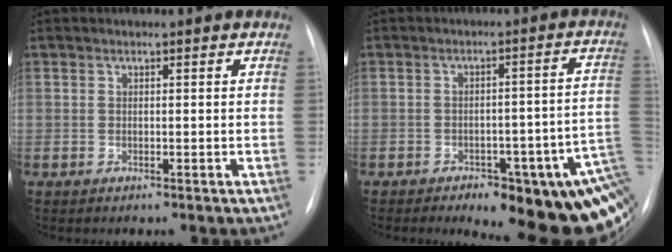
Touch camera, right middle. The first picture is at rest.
{"total": 18.7, "force": [-10.4, 6.7, 14.1], "torque": [-0.093, 0.030, -0.119]}